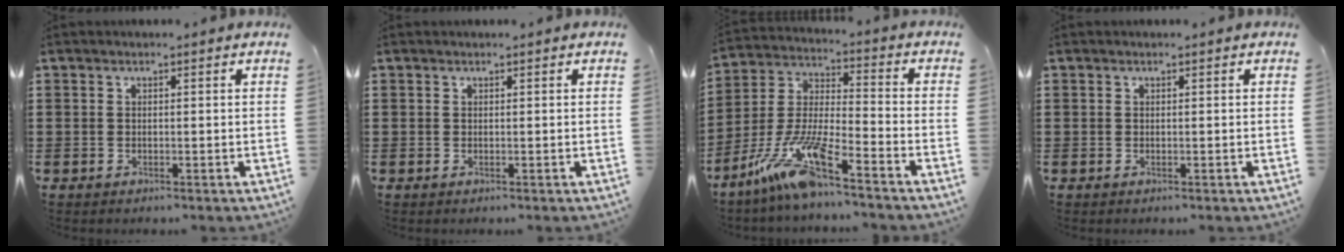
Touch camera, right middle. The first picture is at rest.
{"total": 0.0}
{"total": 11.8, "force": [-9.0, 0.3, 7.6], "torque": [-0.174, -0.012, -0.184]}
{"total": 0.0}